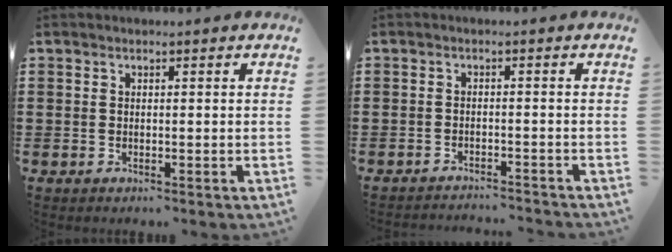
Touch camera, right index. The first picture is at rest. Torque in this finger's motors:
{"motor_torque": [-1.31, -0.83, 0.02, 0.04]}